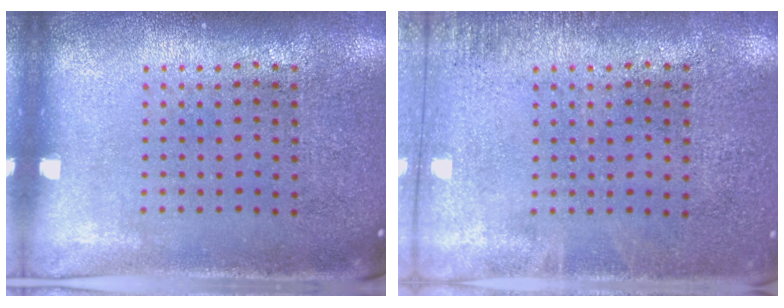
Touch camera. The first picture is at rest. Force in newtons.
{"total": 1.2, "press": 1.1, "slide": 0.2}